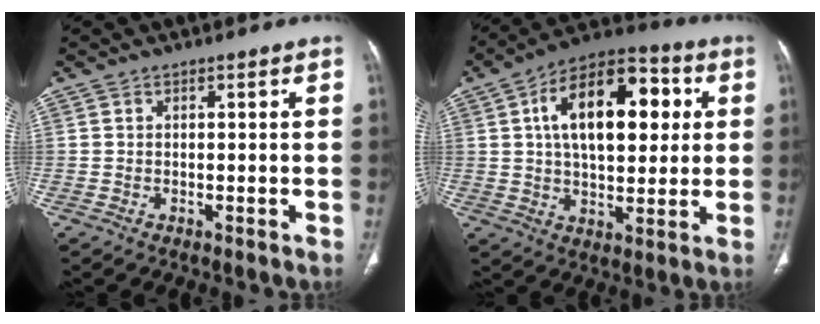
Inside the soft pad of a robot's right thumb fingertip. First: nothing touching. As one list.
[{"total": 19.8, "force": [4.6, 10.7, 16.0], "torque": [-0.220, 0.015, 0.066]}]